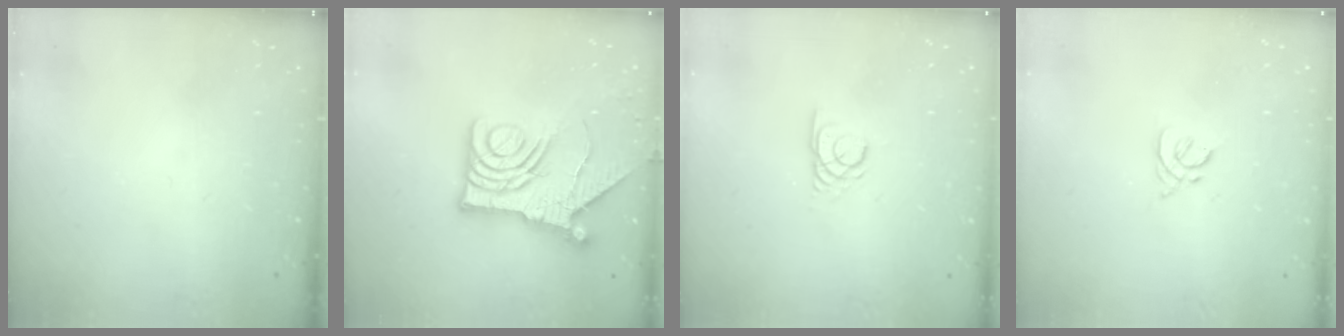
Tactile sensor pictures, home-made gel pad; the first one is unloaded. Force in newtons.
{"total": 14.8, "press": 14.7, "slide": 1.3}
{"total": 2.4, "press": 2.4, "slide": 0.2}
{"total": 2.0, "press": 1.9, "slide": 0.6}